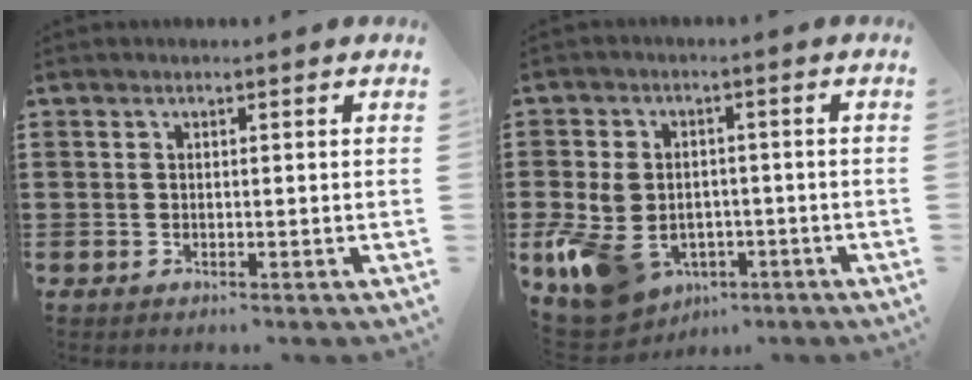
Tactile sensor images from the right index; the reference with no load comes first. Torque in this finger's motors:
{"motor_torque": [2.14, 0.00, 1.05, 0.21]}